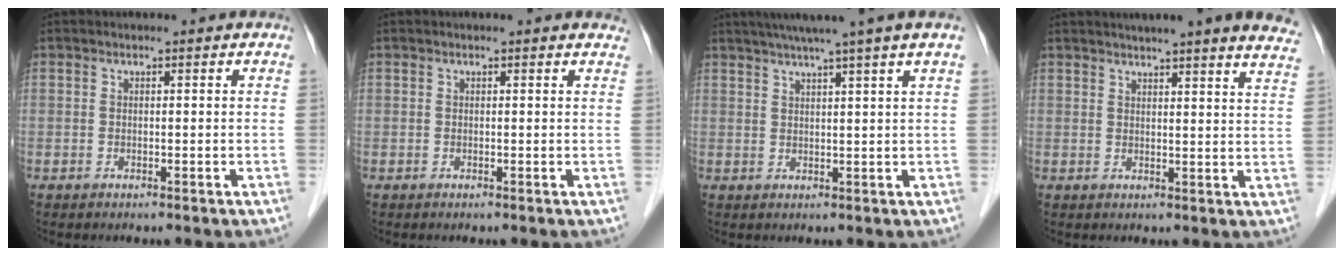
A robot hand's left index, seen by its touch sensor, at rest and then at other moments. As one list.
[{"total": 1.4, "force": [1.4, 0.3, 0.1], "torque": [-0.009, -0.005, -0.001]}, {"total": 9.0, "force": [6.8, -1.7, 5.8], "torque": [-0.083, 0.022, 0.084]}, {"total": 16.5, "force": [14.6, 0.7, 7.7], "torque": [-0.100, -0.014, 0.161]}]